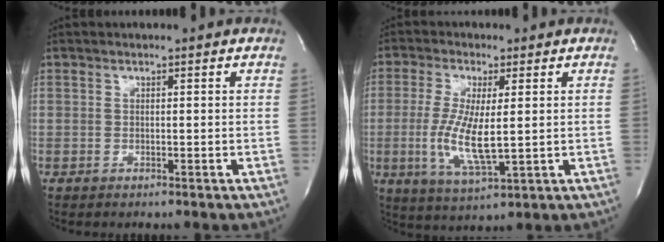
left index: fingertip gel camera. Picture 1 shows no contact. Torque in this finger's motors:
{"motor_torque": [0.56, 0.44, 0.27, 0.06]}